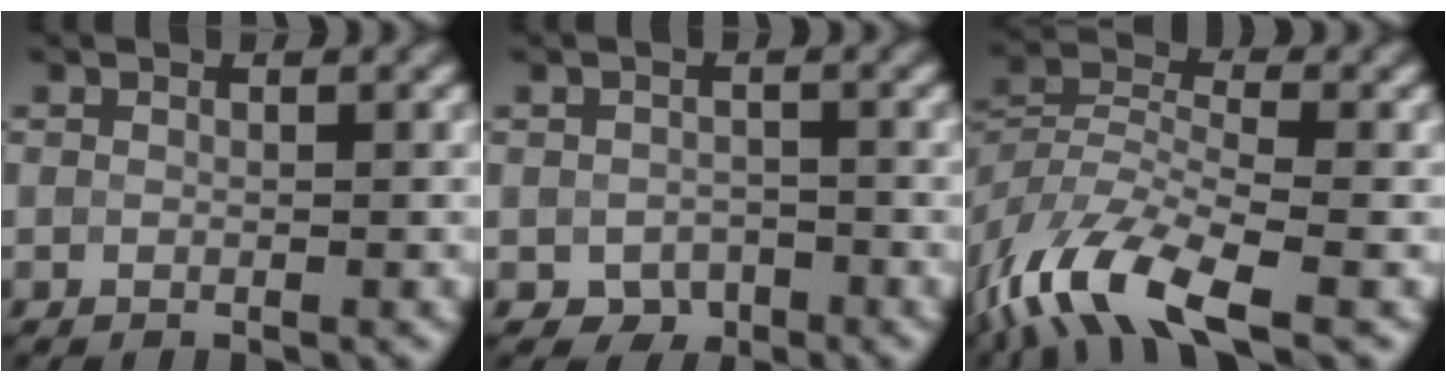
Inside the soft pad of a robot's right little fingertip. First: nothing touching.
{"total": 2.0, "force": [-1.0, 1.6, 0.8], "torque": [-0.012, -0.005, -0.020]}
{"total": 9.3, "force": [-5.8, 3.4, 6.4], "torque": [-0.124, -0.005, -0.122]}